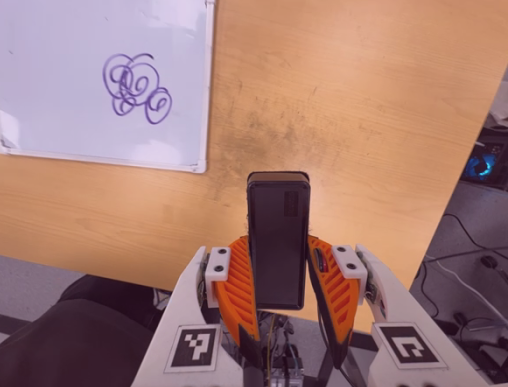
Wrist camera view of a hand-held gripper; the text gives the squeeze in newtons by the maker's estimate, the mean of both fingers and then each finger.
{"total": 5.3, "left": 3.7, "right": 6.9}